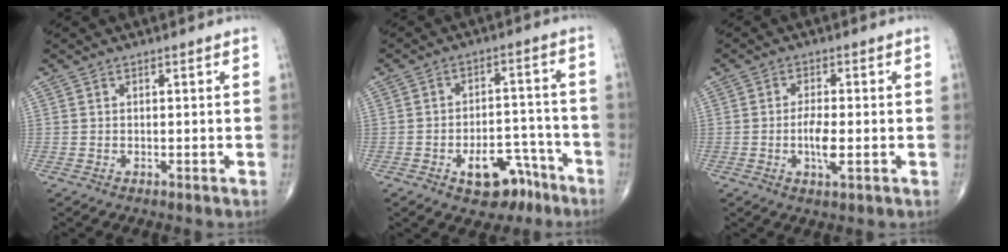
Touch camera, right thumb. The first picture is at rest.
{"total": 10.2, "force": [-5.9, 5.9, 5.9], "torque": [-0.051, 0.052, -0.079]}
{"total": 4.9, "force": [-1.0, 1.5, 4.6], "torque": [-0.085, -0.002, -0.021]}